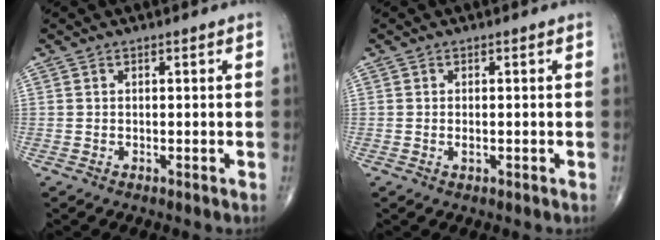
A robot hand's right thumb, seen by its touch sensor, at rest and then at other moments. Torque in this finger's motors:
{"motor_torque": [-0.30, 0.06, 0.16, 0.16, 0.03]}